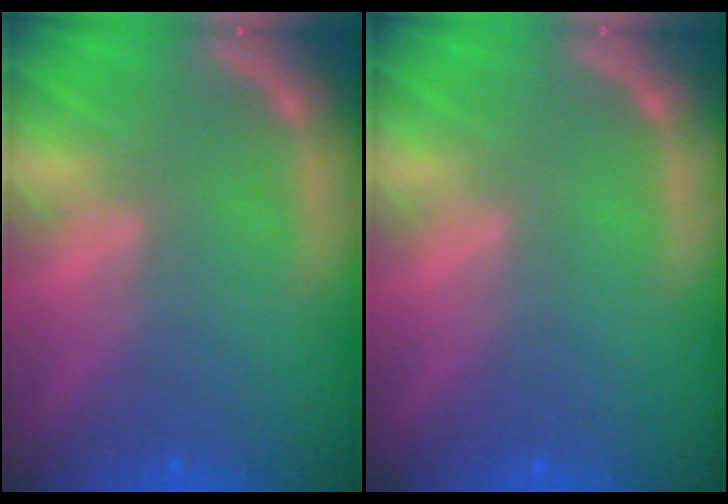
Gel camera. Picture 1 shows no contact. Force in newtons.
{"total": 0.0}